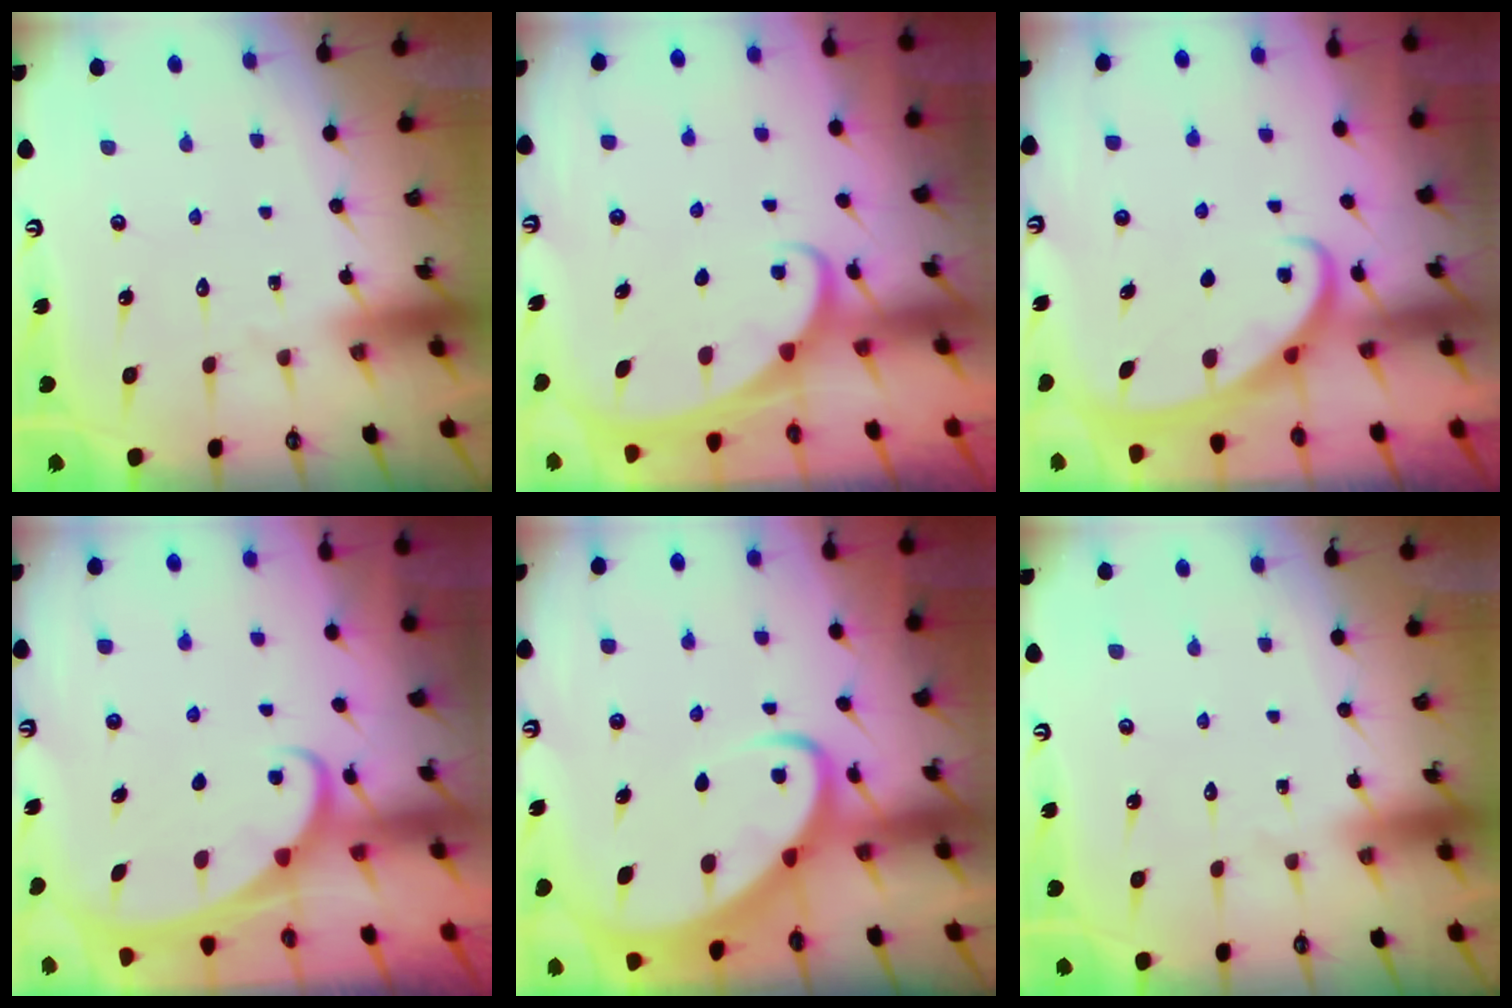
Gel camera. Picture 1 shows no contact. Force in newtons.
{"total": 2.0, "press": 2.0, "slide": 0.2}
{"total": 2.6, "press": 2.6, "slide": 0.3}
{"total": 2.2, "press": 2.2, "slide": 0.3}
{"total": 5.2, "press": 5.1, "slide": 0.6}
{"total": 0.0}